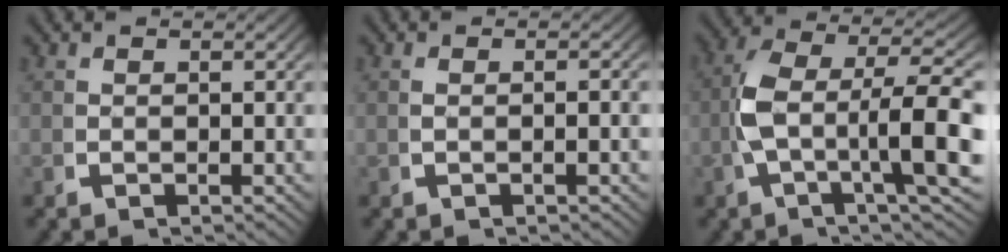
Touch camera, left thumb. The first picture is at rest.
{"total": 1.1, "force": [-0.3, -0.4, 1.0], "torque": [-0.024, 0.002, -0.004]}
{"total": 9.6, "force": [-0.8, 4.0, 8.7], "torque": [-0.178, -0.013, -0.010]}